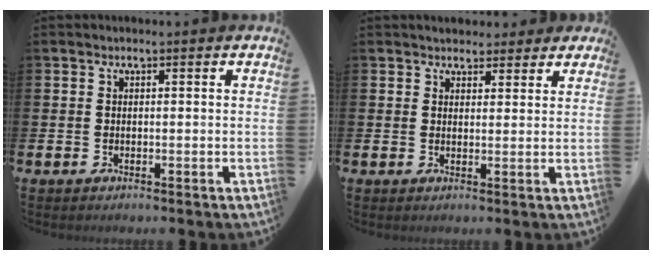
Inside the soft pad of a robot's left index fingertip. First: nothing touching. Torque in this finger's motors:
{"motor_torque": [0.59, -0.76, 0.15, 0.05]}